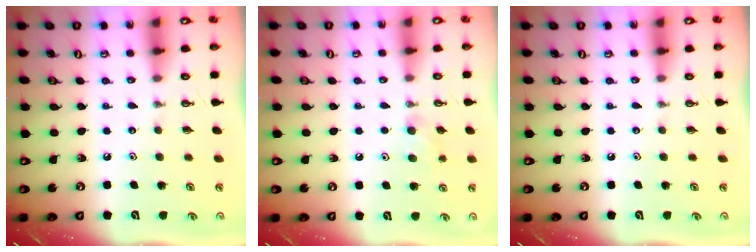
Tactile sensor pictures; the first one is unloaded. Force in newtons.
{"total": 7.3, "press": 6.4, "slide": 3.7}
{"total": 0.0}